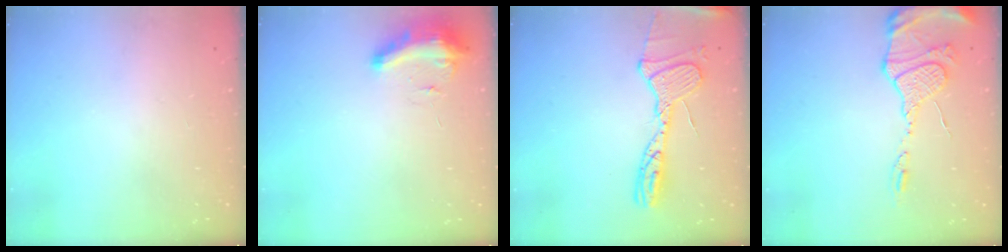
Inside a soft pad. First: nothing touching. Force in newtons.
{"total": 9.1, "press": 9.1, "slide": 1.0}
{"total": 15.7, "press": 15.6, "slide": 1.4}
{"total": 13.6, "press": 13.5, "slide": 1.1}